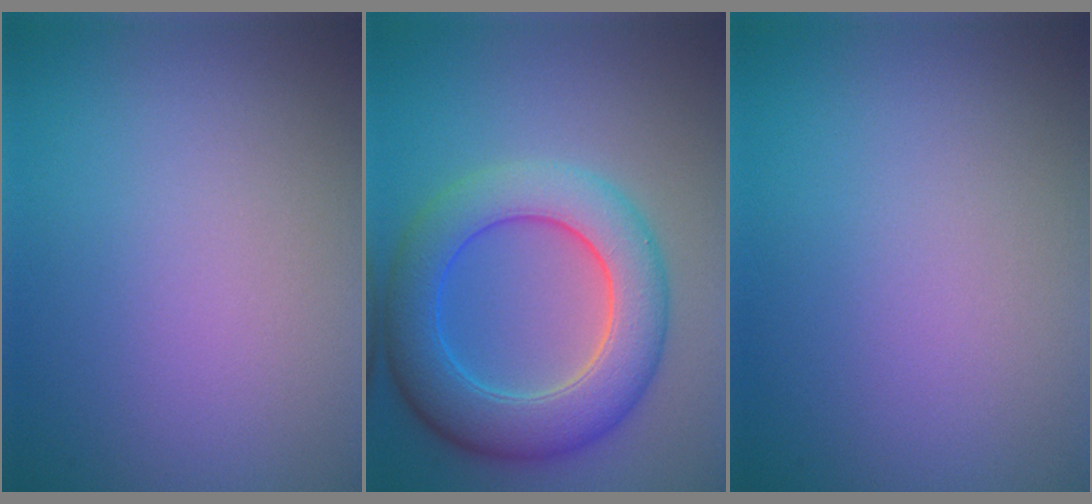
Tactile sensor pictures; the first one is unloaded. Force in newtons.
{"total": 7.8, "press": 7.8, "slide": 0.4}
{"total": 0.0}